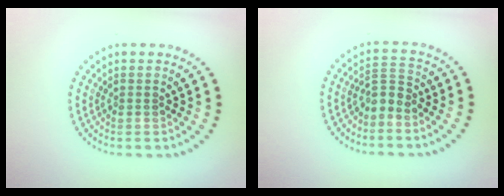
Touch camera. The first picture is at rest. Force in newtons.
{"total": 1.9, "press": 1.4, "slide": 1.4}